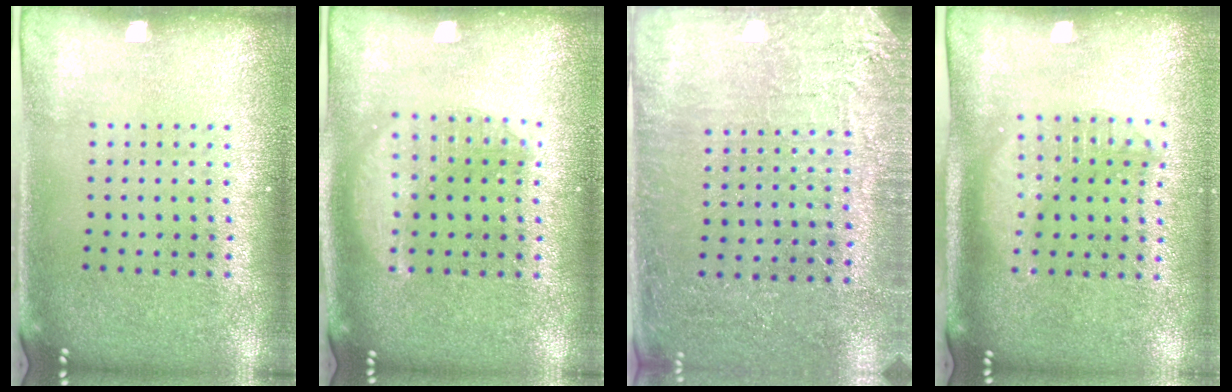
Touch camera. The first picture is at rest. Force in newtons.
{"total": 1.4, "press": 1.4, "slide": 0.1}
{"total": 2.8, "press": 2.8, "slide": 0.4}
{"total": 1.8, "press": 1.5, "slide": 0.9}